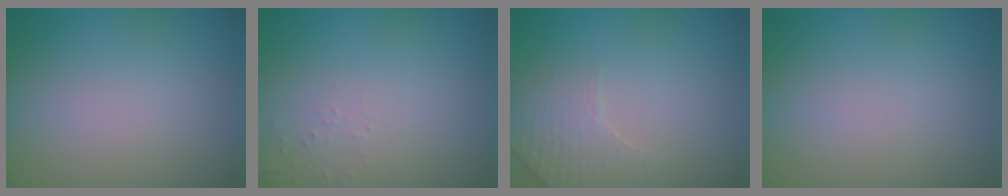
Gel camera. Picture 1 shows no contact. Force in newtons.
{"total": 0.8, "press": 0.7, "slide": 0.1}
{"total": 2.8, "press": 2.7, "slide": 0.8}
{"total": 0.0}